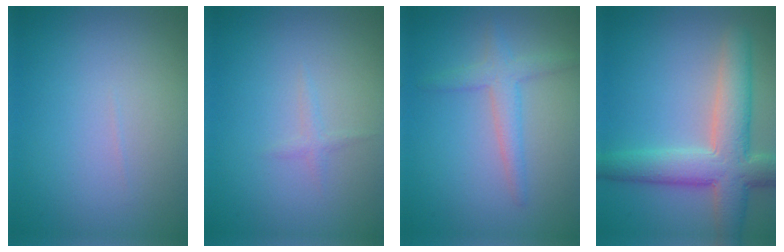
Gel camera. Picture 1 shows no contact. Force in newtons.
{"total": 0.8, "press": 0.8, "slide": 0.1}
{"total": 2.5, "press": 2.5, "slide": 0.1}
{"total": 6.9, "press": 6.9, "slide": 0.6}